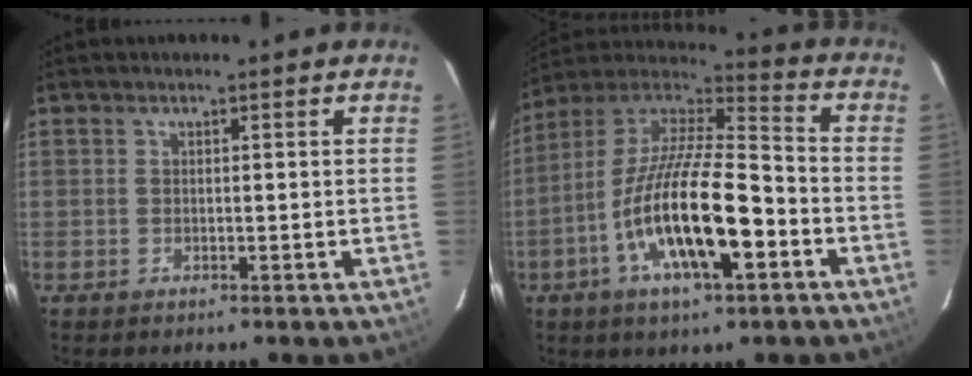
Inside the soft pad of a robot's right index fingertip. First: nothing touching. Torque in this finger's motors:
{"motor_torque": [1.38, -0.76, 1.05, 0.21]}